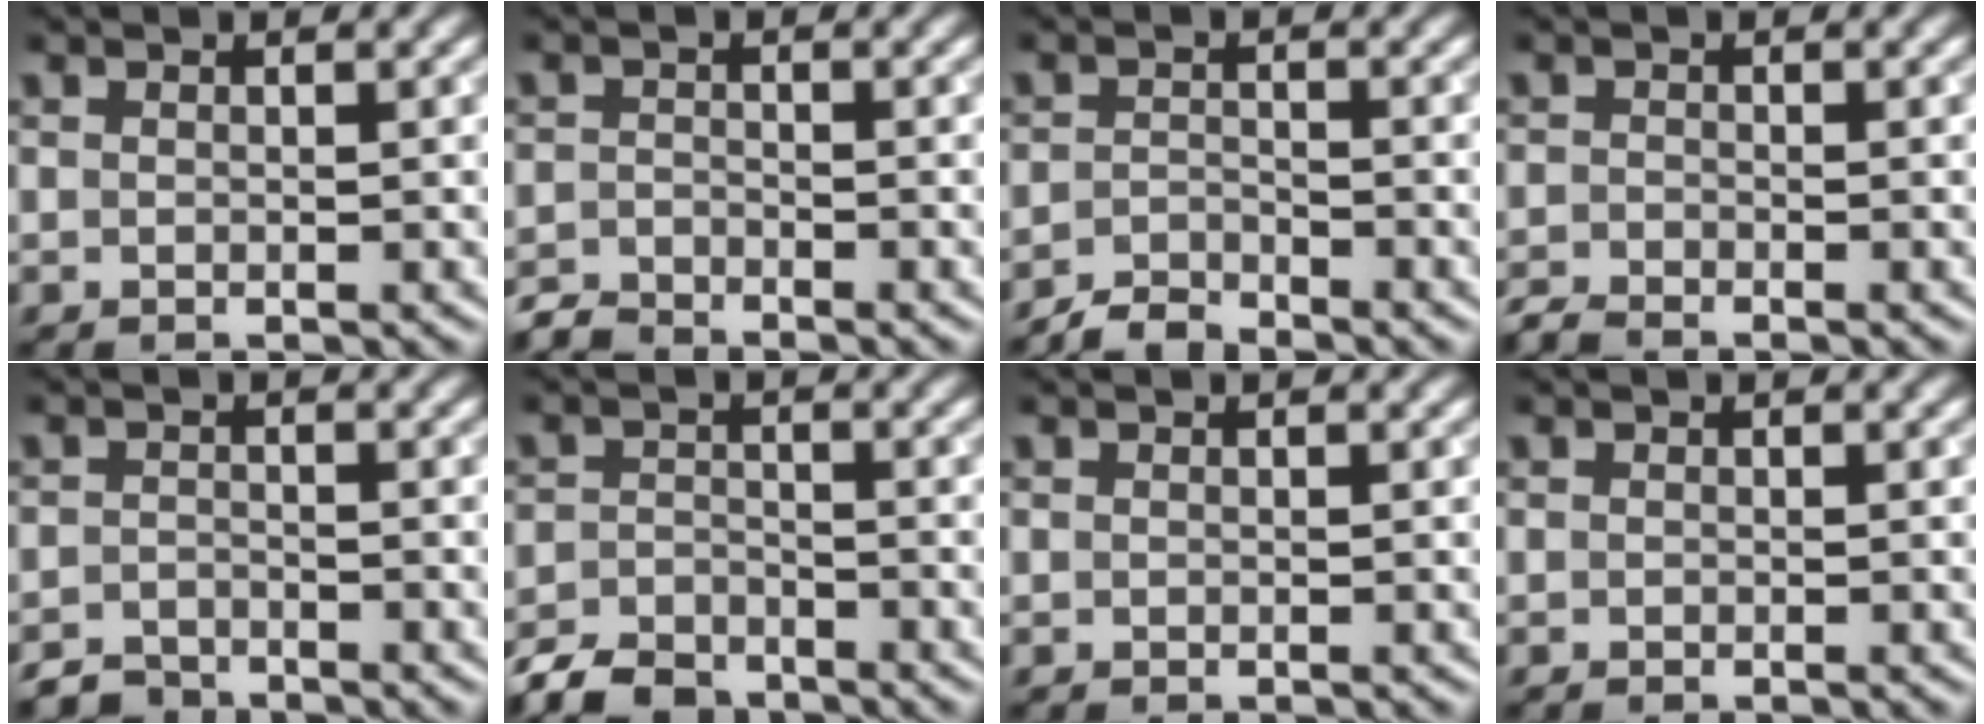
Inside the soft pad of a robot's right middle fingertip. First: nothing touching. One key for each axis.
{"total": 2.1, "fx": -2.1, "fy": 0.3, "fz": 0.2, "tx": -0.003, "ty": -0.004, "tz": -0.048}
{"total": 2.2, "fx": -2.1, "fy": 0.2, "fz": 0.3, "tx": -0.004, "ty": 0.001, "tz": -0.047}
{"total": 1.5, "fx": -1.5, "fy": 0.1, "fz": 0.4, "tx": -0.008, "ty": -0.009, "tz": -0.035}
{"total": 2.1, "fx": -2.0, "fy": 0.5, "fz": 0.1, "tx": 0.001, "ty": 0.001, "tz": -0.040}
{"total": 4.5, "fx": -4.0, "fy": 1.7, "fz": 1.4, "tx": -0.022, "ty": -0.008, "tz": -0.081}
{"total": 0.0}
{"total": 0.0}